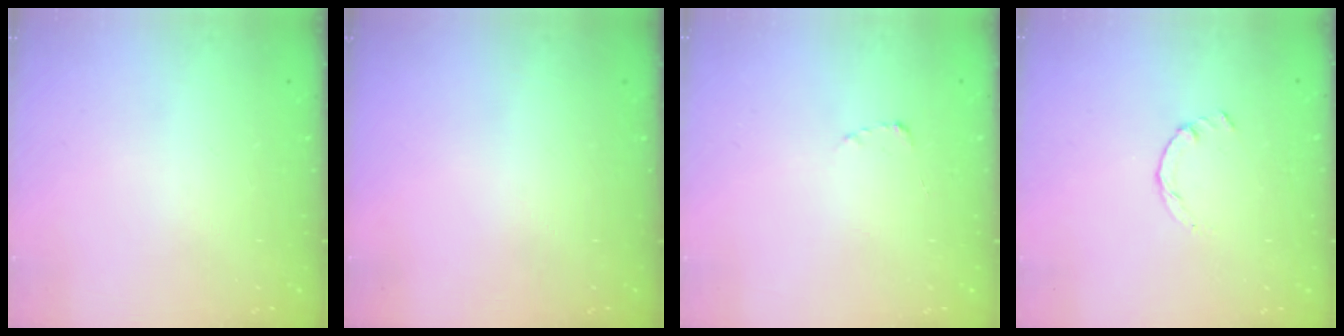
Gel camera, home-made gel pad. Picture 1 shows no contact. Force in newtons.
{"total": 0.0}
{"total": 1.8, "press": 1.7, "slide": 0.3}
{"total": 0.9, "press": 0.9, "slide": 0.3}